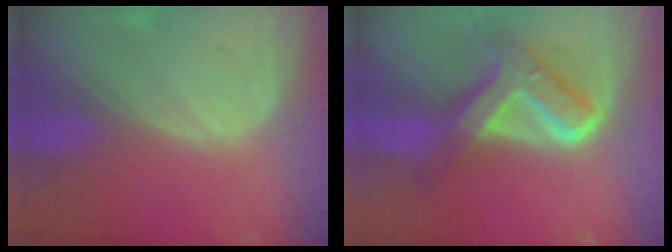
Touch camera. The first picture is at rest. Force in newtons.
{"total": 8.4, "press": 8.4, "slide": 0.6}